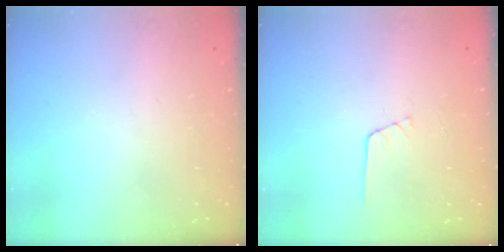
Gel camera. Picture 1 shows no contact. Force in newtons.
{"total": 3.6, "press": 3.6, "slide": 0.3}